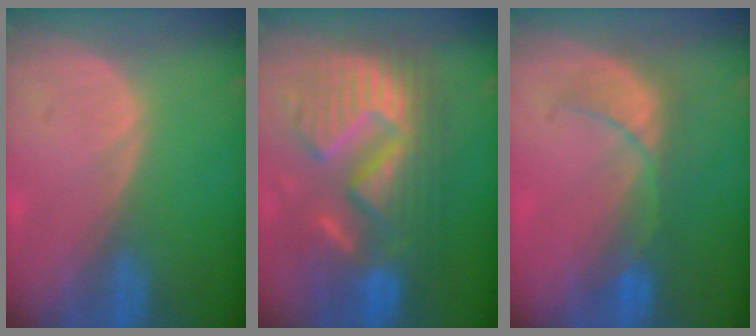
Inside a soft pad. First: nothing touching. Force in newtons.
{"total": 13.2, "press": 13.2, "slide": 1.2}
{"total": 5.5, "press": 5.4, "slide": 0.7}